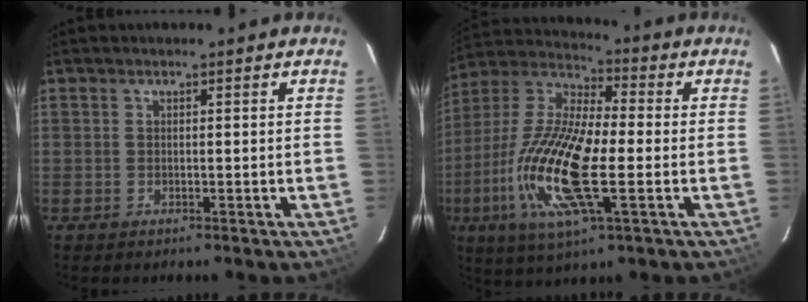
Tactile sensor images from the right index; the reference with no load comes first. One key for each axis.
{"total": 18.8, "fx": -4.4, "fy": 5.2, "fz": 17.5, "tx": -0.364, "ty": -0.012, "tz": -0.095}